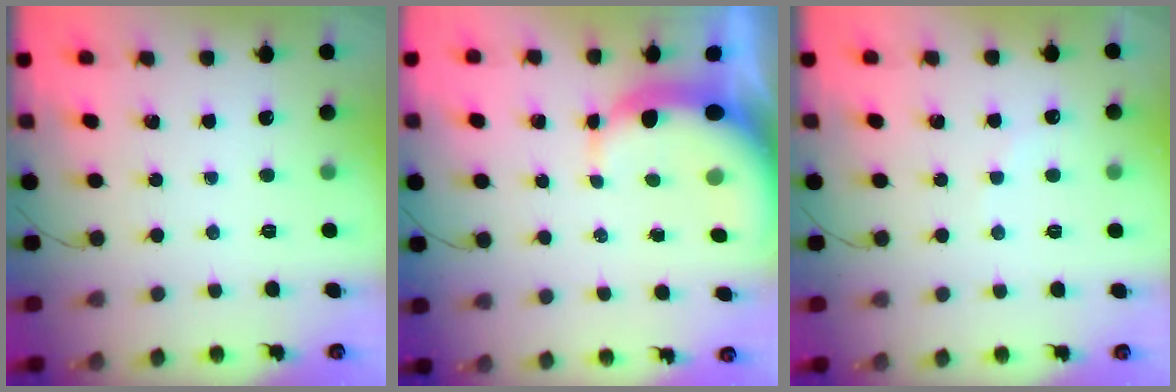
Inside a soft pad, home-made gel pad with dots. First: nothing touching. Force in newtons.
{"total": 7.5, "press": 7.4, "slide": 1.3}
{"total": 3.4, "press": 3.2, "slide": 1.0}